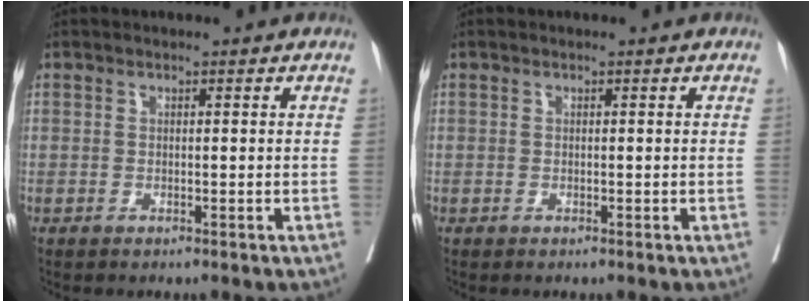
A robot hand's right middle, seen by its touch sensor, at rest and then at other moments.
{"total": 0.0}